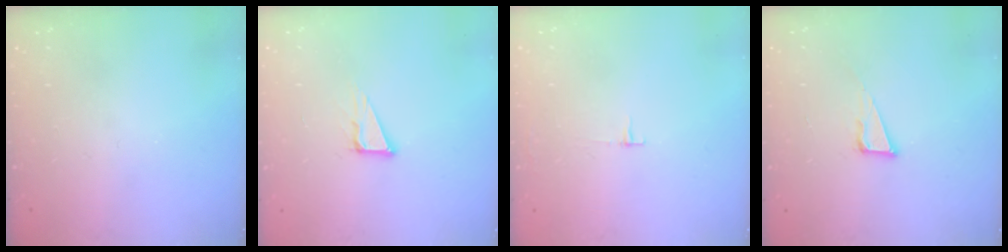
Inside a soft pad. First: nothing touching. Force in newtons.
{"total": 5.0, "press": 5.0, "slide": 0.2}
{"total": 3.3, "press": 3.3, "slide": 0.4}
{"total": 6.4, "press": 5.8, "slide": 2.6}